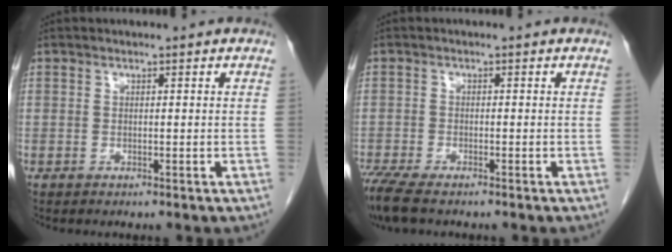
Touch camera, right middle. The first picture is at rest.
{"total": 5.7, "force": [-4.5, 1.1, 3.3], "torque": [-0.067, -0.016, -0.080]}